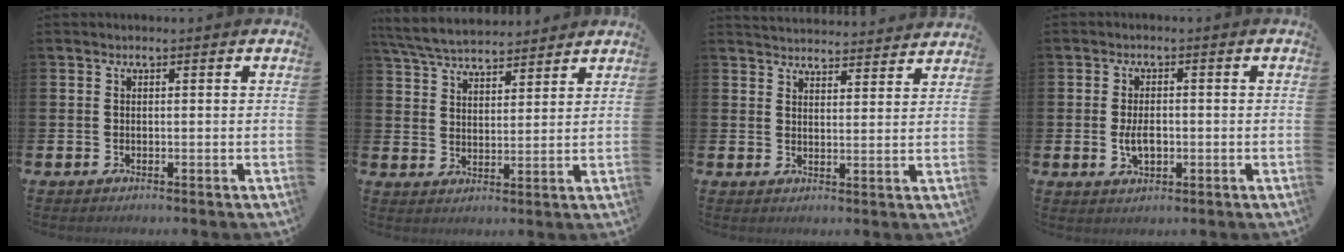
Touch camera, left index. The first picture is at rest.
{"total": 6.0, "force": [5.8, 1.2, 1.1], "torque": [-0.043, -0.026, 0.104]}
{"total": 4.1, "force": [4.1, 0.3, -0.2], "torque": [-0.005, -0.030, 0.074]}
{"total": 3.4, "force": [-0.4, 2.0, 2.8], "torque": [-0.040, -0.001, -0.010]}